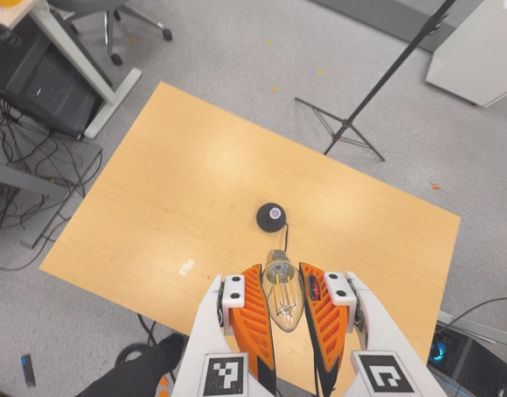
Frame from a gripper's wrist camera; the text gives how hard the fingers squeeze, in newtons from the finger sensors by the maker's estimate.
{"total": 20.7, "left": 23.6, "right": 17.8}